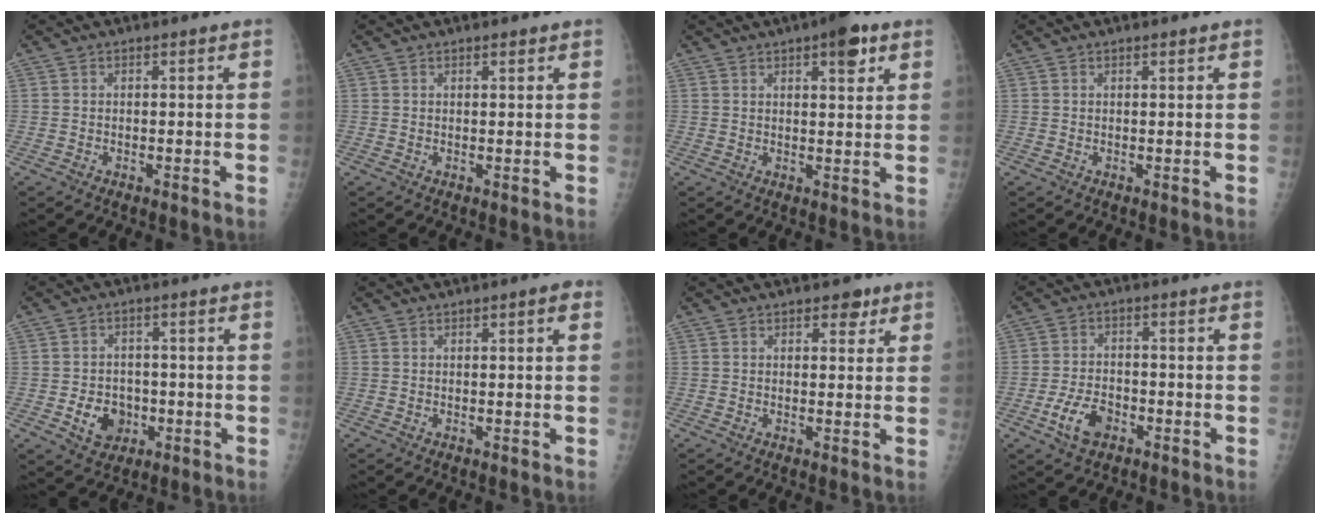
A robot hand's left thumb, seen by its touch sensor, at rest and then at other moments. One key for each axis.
{"total": 1.0, "fx": 0.7, "fy": 0.3, "fz": 0.7, "tx": -0.010, "ty": -0.002, "tz": 0.010}
{"total": 6.8, "fx": 3.6, "fy": 2.3, "fz": 5.2, "tx": -0.057, "ty": -0.011, "tz": 0.045}
{"total": 0.7, "fx": 0.4, "fy": 0.1, "fz": 0.5, "tx": -0.007, "ty": 0.000, "tz": 0.006}
{"total": 7.4, "fx": -1.7, "fy": 6.2, "fz": 3.6, "tx": -0.025, "ty": 0.009, "tz": -0.020}
{"total": 2.1, "fx": 0.8, "fy": 0.4, "fz": 1.9, "tx": -0.024, "ty": 0.002, "tz": 0.009}
{"total": 3.2, "fx": 1.9, "fy": 1.7, "fz": 1.8, "tx": -0.006, "ty": -0.007, "tz": 0.023}
{"total": 6.7, "fx": -3.1, "fy": 4.1, "fz": 4.3, "tx": -0.078, "ty": 0.017, "tz": -0.055}